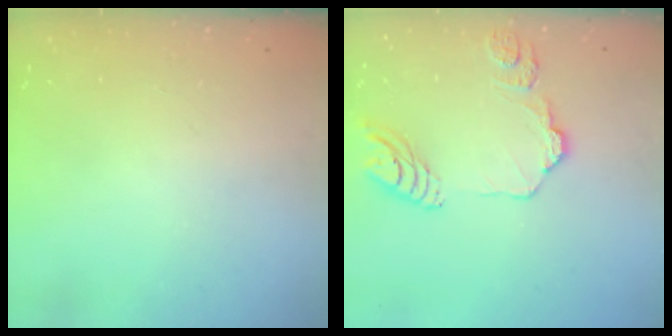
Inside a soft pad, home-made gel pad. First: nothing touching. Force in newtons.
{"total": 13.0, "press": 12.9, "slide": 1.3}